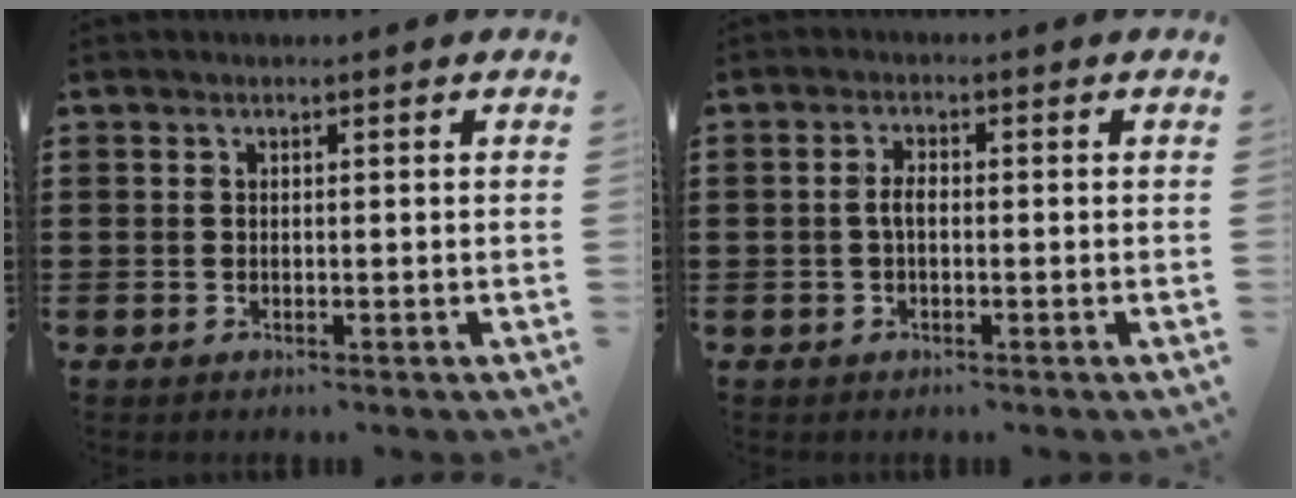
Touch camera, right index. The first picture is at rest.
{"total": 2.1, "force": [-0.2, 0.8, 1.9], "torque": [-0.044, -0.002, -0.007]}